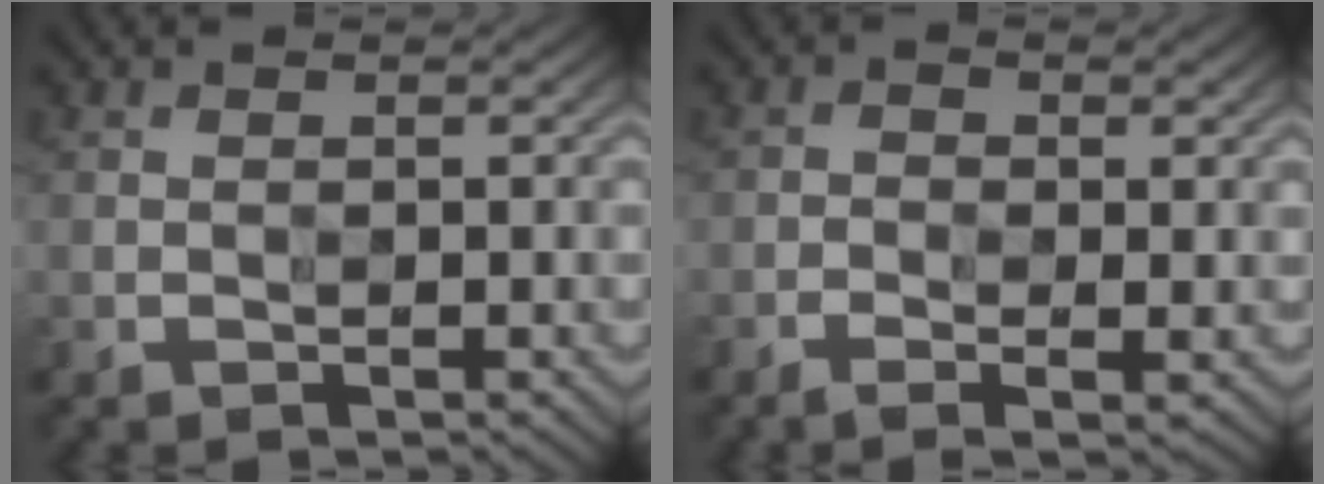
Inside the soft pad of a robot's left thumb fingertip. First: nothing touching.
{"total": 3.2, "force": [-1.4, 1.3, 2.6], "torque": [-0.044, -0.005, -0.028]}